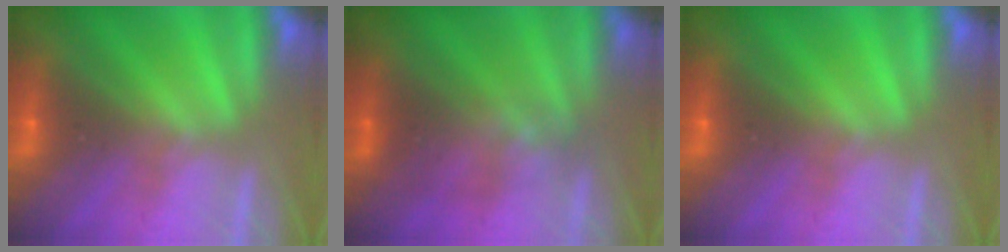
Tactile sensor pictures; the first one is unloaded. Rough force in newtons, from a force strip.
{"total": 2.3}
{"total": 0.0}